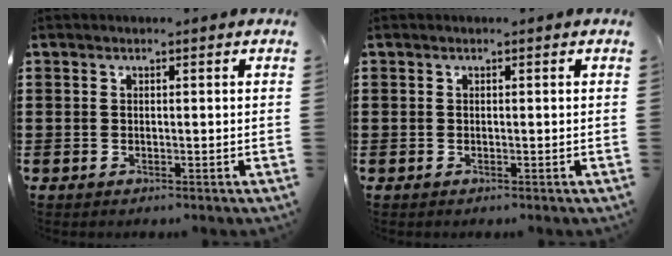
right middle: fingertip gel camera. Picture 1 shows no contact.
{"total": 0.0}